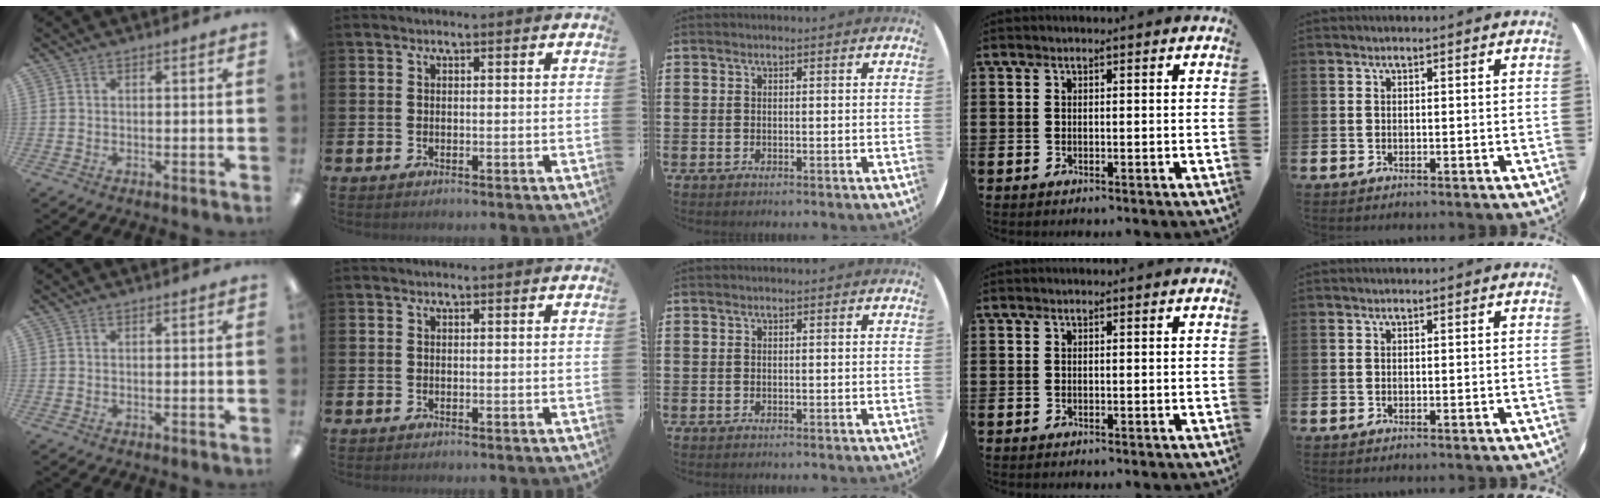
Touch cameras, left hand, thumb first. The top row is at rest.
{}